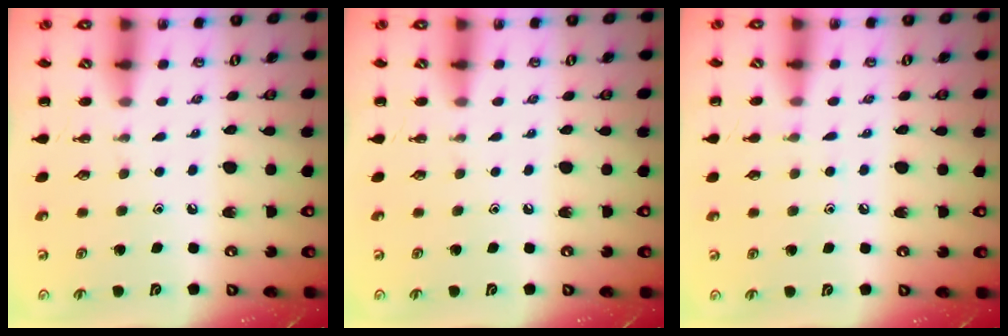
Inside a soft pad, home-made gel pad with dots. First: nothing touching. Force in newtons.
{"total": 0.0}
{"total": 5.3, "press": 4.9, "slide": 1.8}